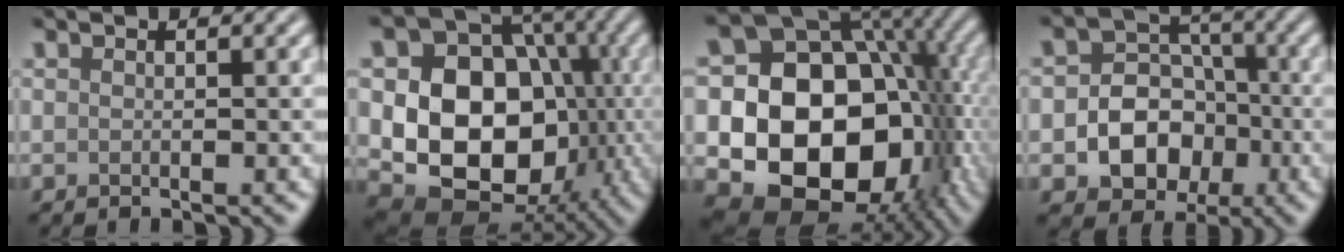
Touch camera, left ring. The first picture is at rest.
{"total": 13.3, "force": [-1.3, 10.5, 8.2], "torque": [-0.123, -0.019, -0.032]}
{"total": 16.6, "force": [-1.7, 13.1, 10.1], "torque": [-0.148, -0.019, -0.023]}
{"total": 7.0, "force": [-1.9, 5.6, 3.6], "torque": [-0.033, -0.002, -0.052]}